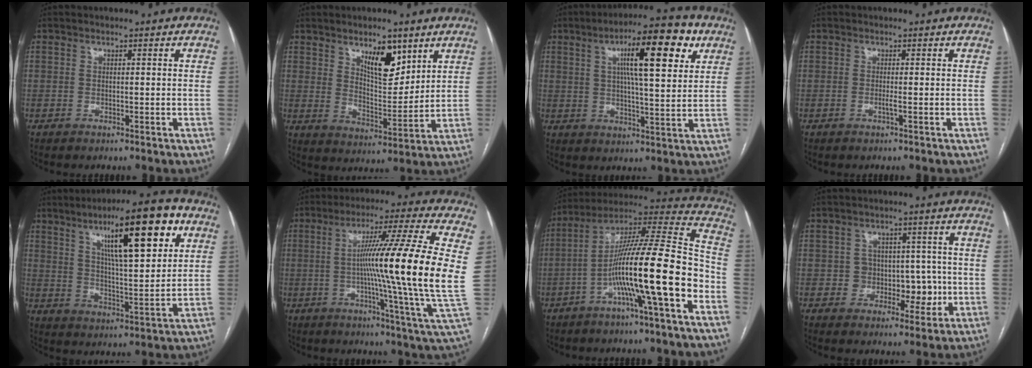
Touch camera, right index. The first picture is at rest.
{"total": 8.6, "force": [5.1, 3.3, 6.1], "torque": [-0.098, -0.008, 0.091]}
{"total": 14.2, "force": [5.9, 2.5, 12.7], "torque": [-0.196, 0.019, 0.084]}
{"total": 0.8, "force": [-0.3, -0.2, 0.7], "torque": [-0.014, -0.001, -0.006]}
{"total": 17.1, "force": [8.2, 2.9, 14.7], "torque": [-0.224, 0.008, 0.126]}
{"total": 20.4, "force": [1.6, -2.4, 20.2], "torque": [-0.286, -0.004, 0.006]}
{"total": 19.2, "force": [-6.4, 0.4, 18.1], "torque": [-0.302, 0.015, -0.114]}
{"total": 6.2, "force": [-0.7, 5.7, 2.4], "torque": [-0.008, 0.029, -0.003]}